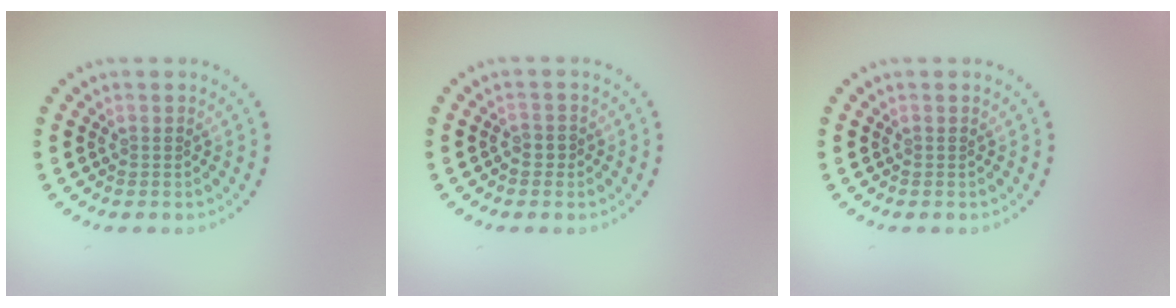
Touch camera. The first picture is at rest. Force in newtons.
{"total": 0.7, "press": 0.7, "slide": 0.3}
{"total": 0.0}